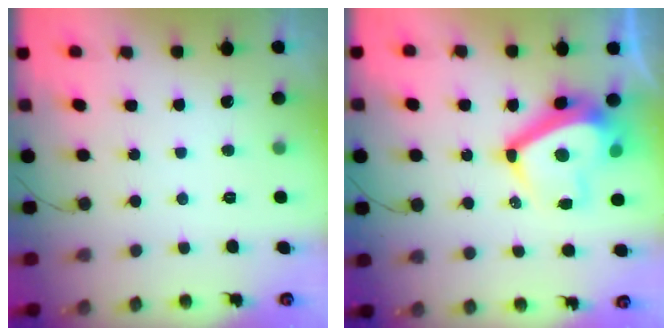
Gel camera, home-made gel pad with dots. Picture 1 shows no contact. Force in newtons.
{"total": 13.5, "press": 13.3, "slide": 1.9}